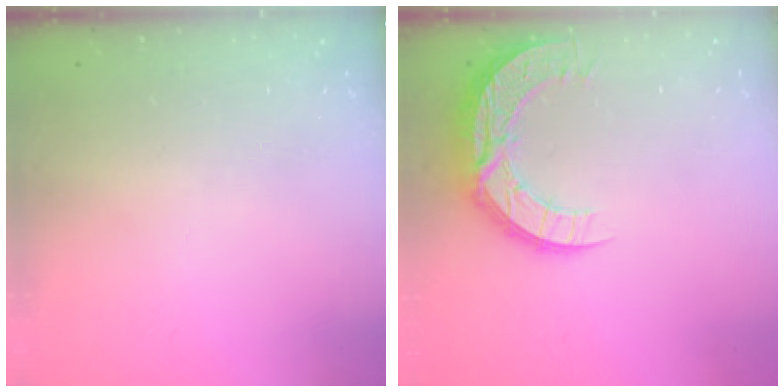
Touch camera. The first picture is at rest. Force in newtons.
{"total": 12.9, "press": 12.9, "slide": 1.1}